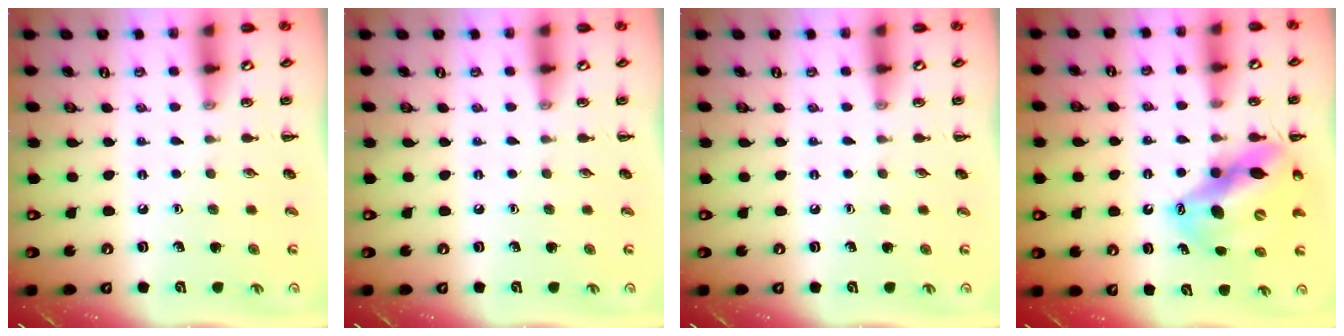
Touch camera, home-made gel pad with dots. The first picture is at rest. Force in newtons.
{"total": 0.0}
{"total": 0.0}
{"total": 13.8, "press": 13.4, "slide": 3.4}